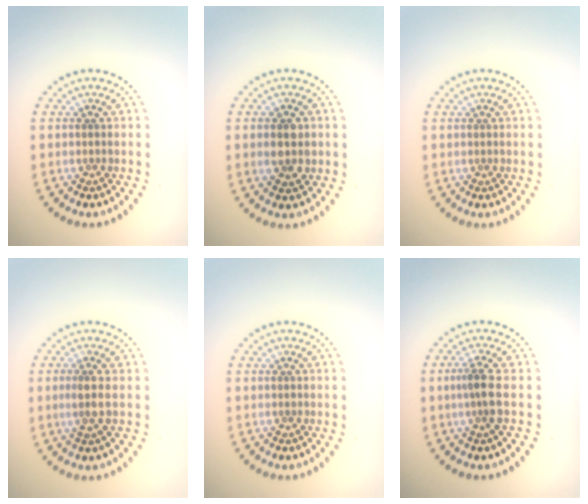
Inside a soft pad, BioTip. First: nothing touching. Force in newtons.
{"total": 2.3, "press": 2.3, "slide": 0.1}
{"total": 0.0}
{"total": 1.6, "press": 1.1, "slide": 1.1}
{"total": 0.0}
{"total": 2.4, "press": 1.8, "slide": 1.6}